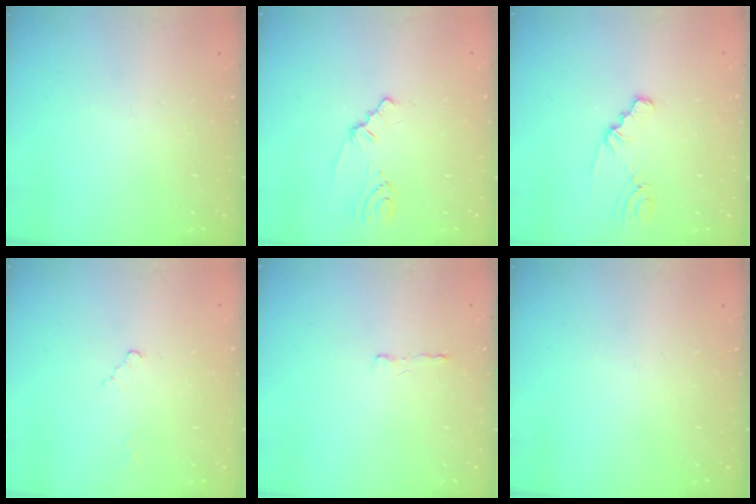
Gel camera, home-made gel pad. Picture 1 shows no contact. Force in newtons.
{"total": 1.7, "press": 1.7, "slide": 0.4}
{"total": 1.9, "press": 1.9, "slide": 0.3}
{"total": 2.3, "press": 2.3, "slide": 0.4}
{"total": 2.0, "press": 2.0, "slide": 0.5}
{"total": 0.0}